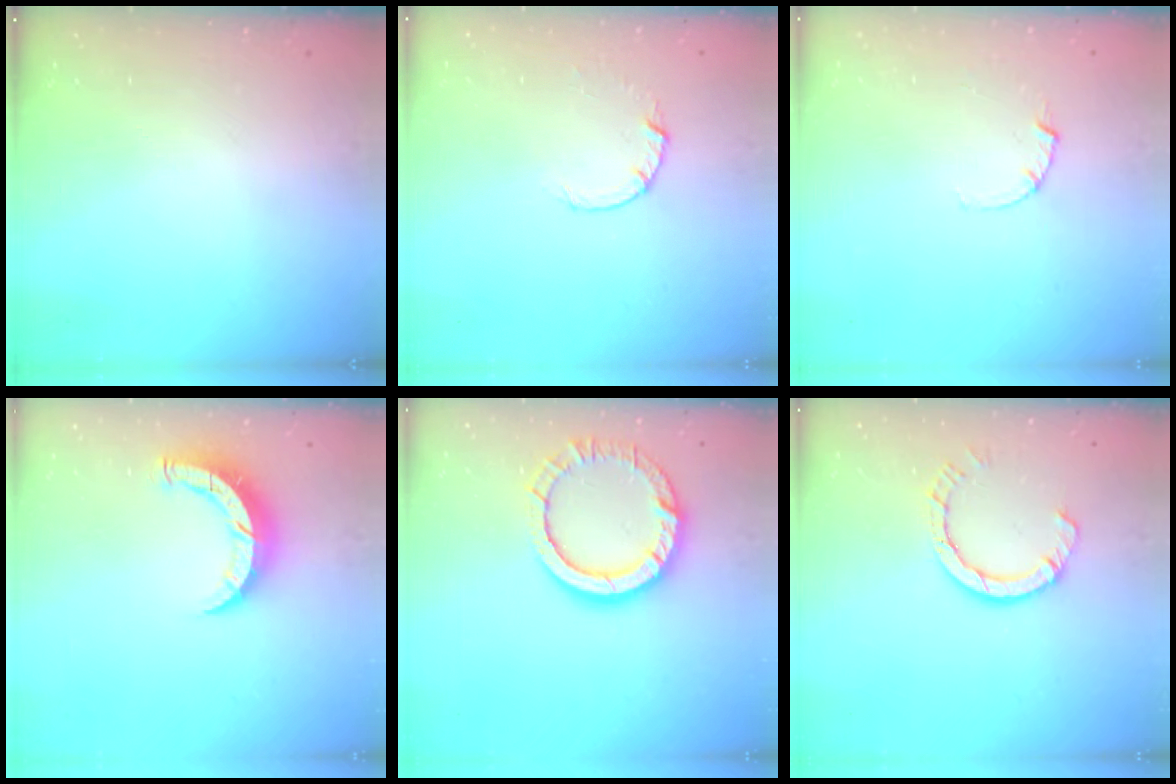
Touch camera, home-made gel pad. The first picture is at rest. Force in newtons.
{"total": 2.6, "press": 2.6, "slide": 0.4}
{"total": 2.5, "press": 2.5, "slide": 0.3}
{"total": 8.1, "press": 8.1, "slide": 0.5}
{"total": 12.7, "press": 12.6, "slide": 0.9}
{"total": 6.8, "press": 6.7, "slide": 0.7}